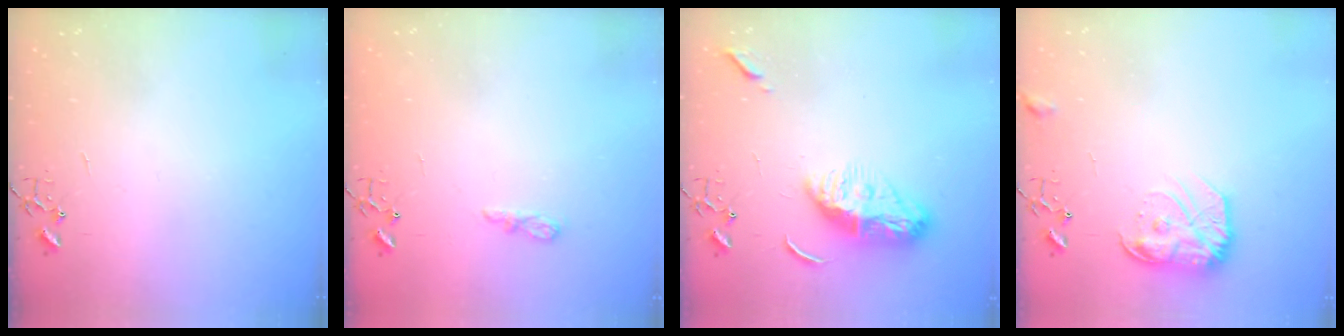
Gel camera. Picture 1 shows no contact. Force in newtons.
{"total": 6.2, "press": 6.1, "slide": 0.7}
{"total": 13.0, "press": 13.0, "slide": 0.8}
{"total": 13.6, "press": 13.6, "slide": 1.0}